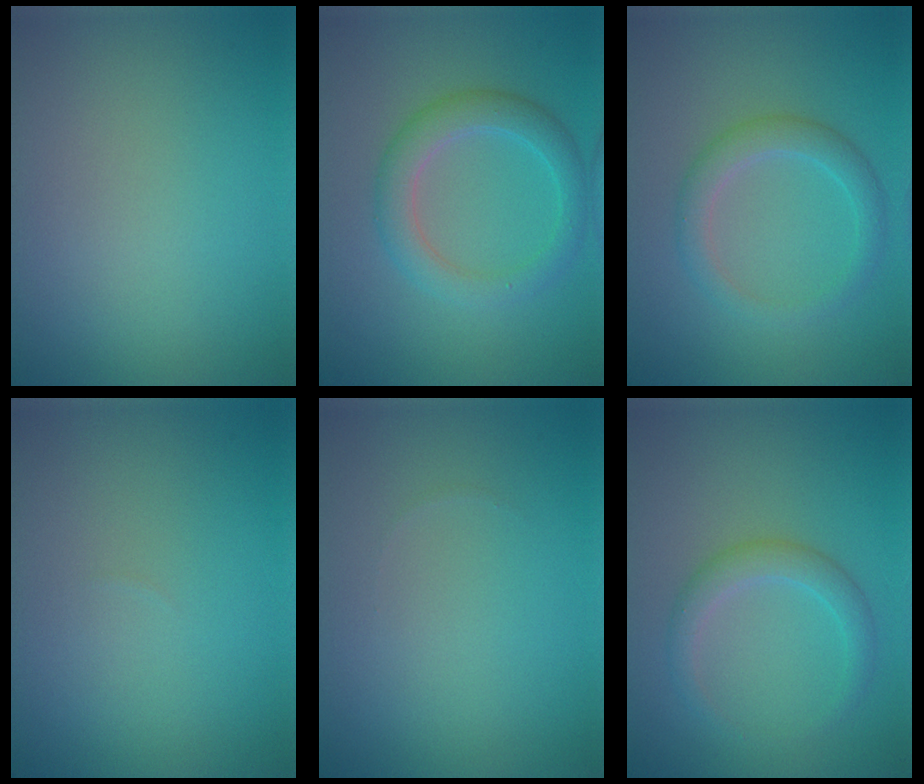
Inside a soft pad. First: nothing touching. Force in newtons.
{"total": 3.5, "press": 3.5, "slide": 0.1}
{"total": 2.7, "press": 2.7, "slide": 0.1}
{"total": 0.0}
{"total": 0.0}
{"total": 2.3, "press": 2.3, "slide": 0.1}